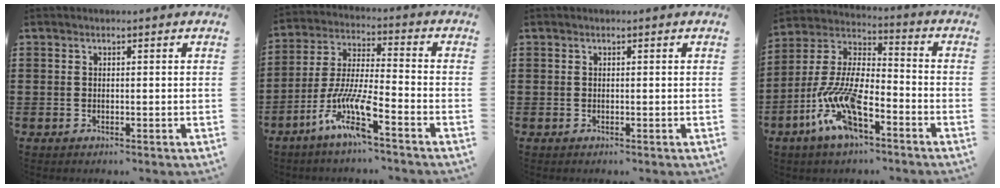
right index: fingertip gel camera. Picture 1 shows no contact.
{"total": 10.2, "force": [-6.7, 1.3, 7.7], "torque": [-0.182, -0.013, -0.135]}
{"total": 0.0}
{"total": 11.3, "force": [-6.4, 3.9, 8.5], "torque": [-0.208, -0.014, -0.131]}